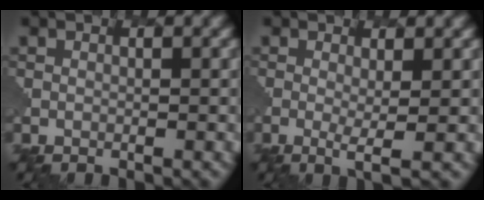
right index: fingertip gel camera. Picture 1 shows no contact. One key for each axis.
{"total": 1.8, "fx": 0.2, "fy": 0.1, "fz": 1.8, "tx": -0.039, "ty": -0.010, "tz": 0.005}